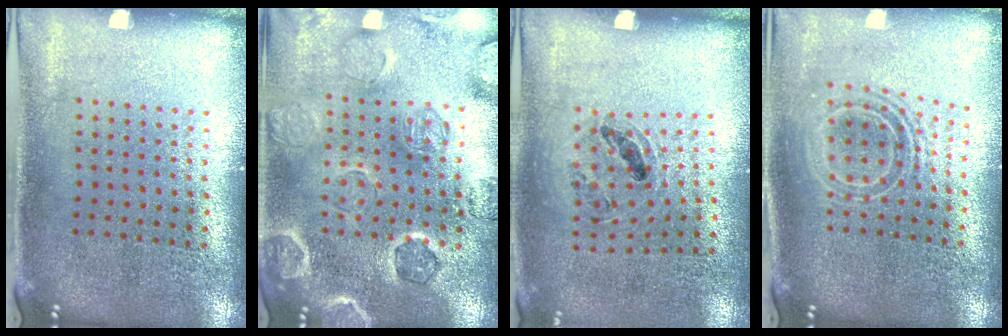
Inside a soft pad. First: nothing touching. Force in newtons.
{"total": 1.4, "press": 1.4, "slide": 0.2}
{"total": 1.0, "press": 0.9, "slide": 0.5}
{"total": 1.7, "press": 1.2, "slide": 1.1}